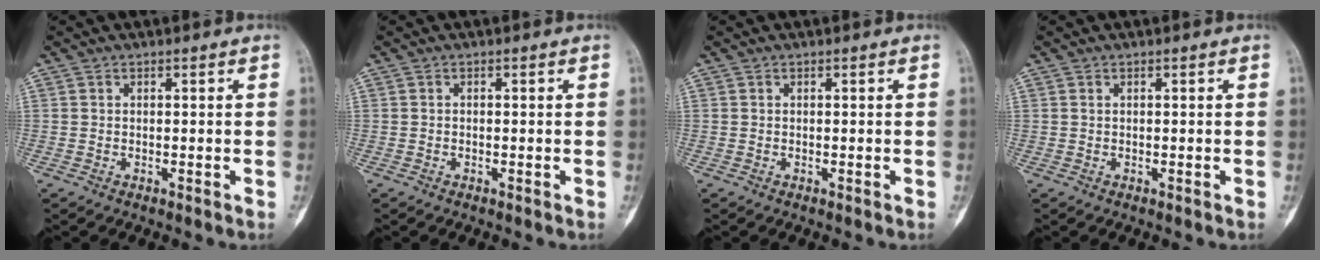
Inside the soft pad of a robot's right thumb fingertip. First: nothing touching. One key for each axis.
{"total": 0.0}
{"total": 0.0}
{"total": 0.0}